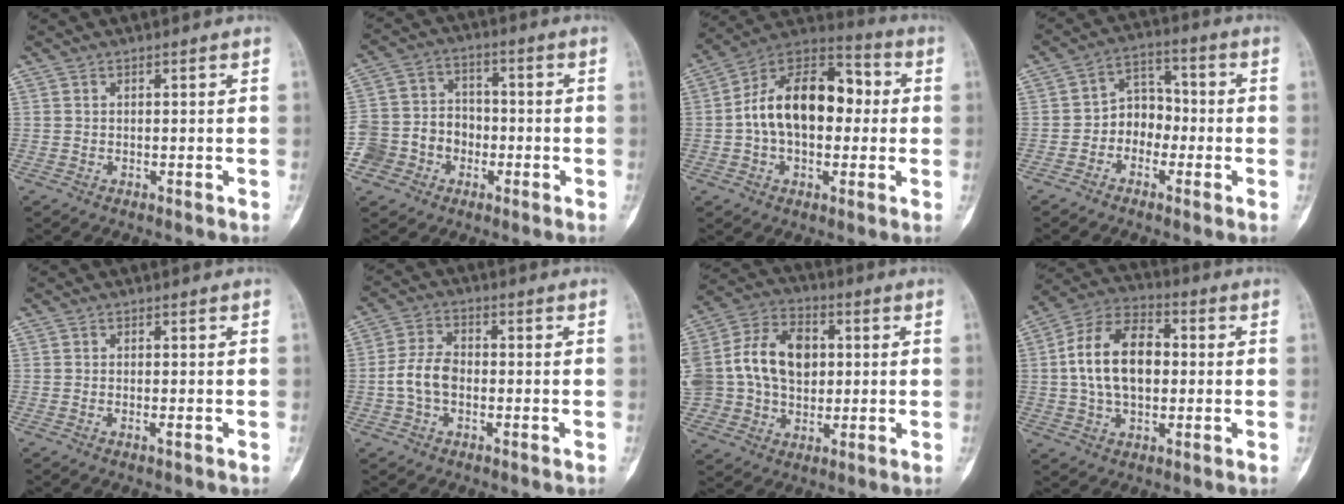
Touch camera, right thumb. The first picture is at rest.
{"total": 11.1, "force": [-3.9, 9.8, 3.6], "torque": [-0.037, 0.045, -0.067]}
{"total": 18.7, "force": [0.6, 11.8, 14.5], "torque": [-0.203, 0.040, -0.001]}
{"total": 7.0, "force": [-1.9, 5.7, 3.6], "torque": [-0.019, 0.036, -0.048]}
{"total": 0.8, "force": [-0.4, 0.1, 0.6], "torque": [-0.008, -0.003, -0.009]}
{"total": 6.5, "force": [-1.2, 4.3, 4.7], "torque": [-0.087, 0.020, -0.031]}
{"total": 22.8, "force": [2.6, 17.0, 14.9], "torque": [-0.313, 0.035, 0.059]}
{"total": 15.2, "force": [0.9, 9.5, 11.8], "torque": [-0.197, 0.025, 0.008]}